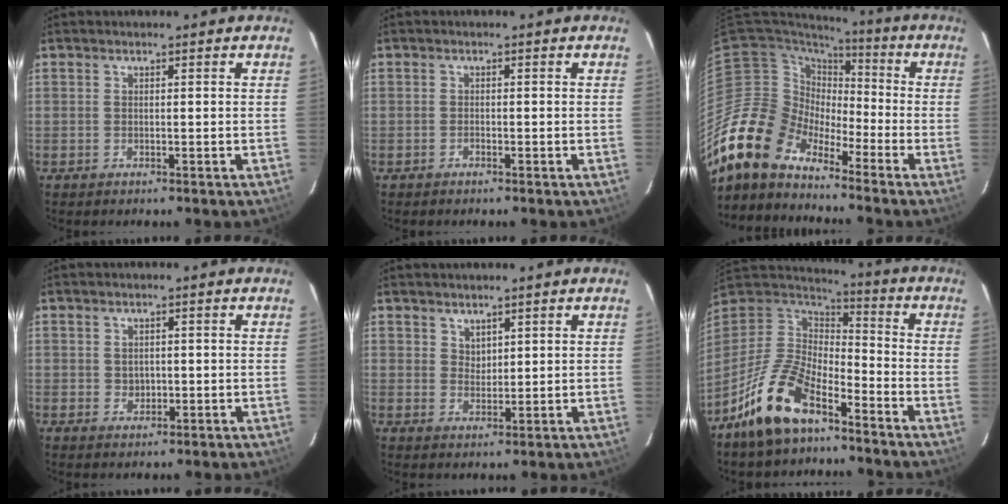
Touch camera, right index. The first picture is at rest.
{"total": 0.6, "force": [-0.5, 0.3, 0.1], "torque": [-0.001, 0.003, -0.010]}
{"total": 13.0, "force": [-10.8, 6.5, 3.0], "torque": [-0.061, 0.020, -0.218]}
{"total": 1.9, "force": [0.0, 1.9, 0.6], "torque": [-0.008, 0.002, 0.004]}
{"total": 2.4, "force": [1.9, 1.3, 0.4], "torque": [-0.001, 0.002, 0.036]}
{"total": 15.9, "force": [-10.6, 6.8, 9.6], "torque": [-0.208, -0.001, -0.199]}